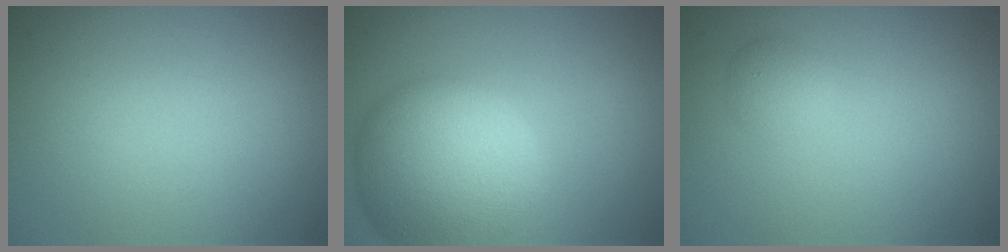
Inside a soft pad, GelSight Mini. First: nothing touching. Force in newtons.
{"total": 10.1, "press": 10.1, "slide": 0.9}
{"total": 1.4, "press": 1.4, "slide": 0.1}